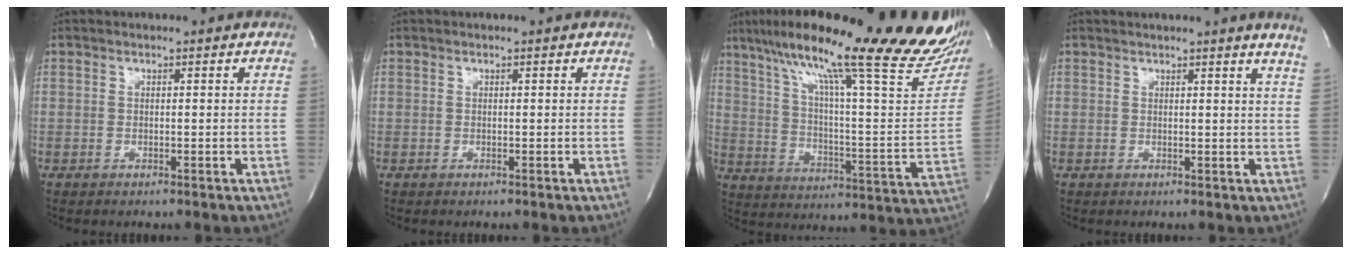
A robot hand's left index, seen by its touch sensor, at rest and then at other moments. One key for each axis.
{"total": 0.0}
{"total": 33.3, "fx": 25.1, "fy": 3.7, "fz": 21.5, "tx": -0.267, "ty": -0.026, "tz": 0.340}
{"total": 4.4, "fx": 3.8, "fy": -1.3, "fz": 1.8, "tx": -0.023, "ty": -0.029, "tz": 0.021}